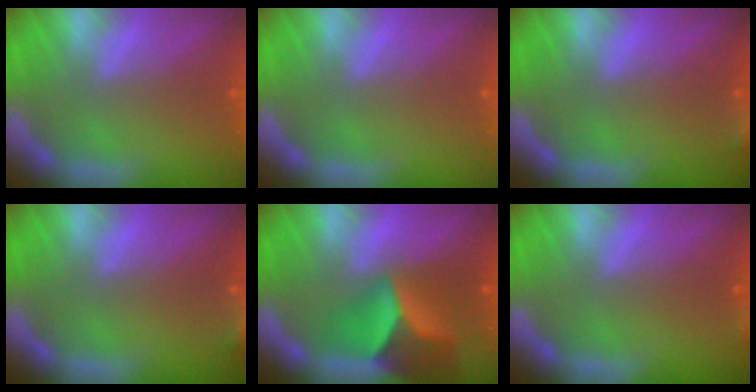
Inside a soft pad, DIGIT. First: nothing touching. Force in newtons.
{"total": 0.0}
{"total": 1.9}
{"total": 3.0}
{"total": 7.4}
{"total": 0.9}